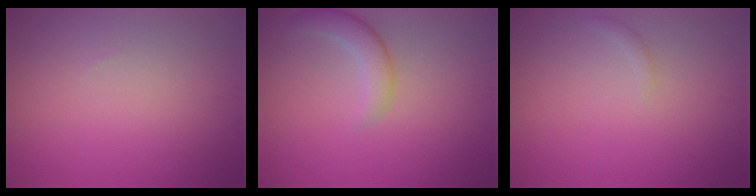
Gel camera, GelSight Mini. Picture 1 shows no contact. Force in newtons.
{"total": 2.6, "press": 2.6, "slide": 0.2}
{"total": 0.6, "press": 0.6, "slide": 0.1}